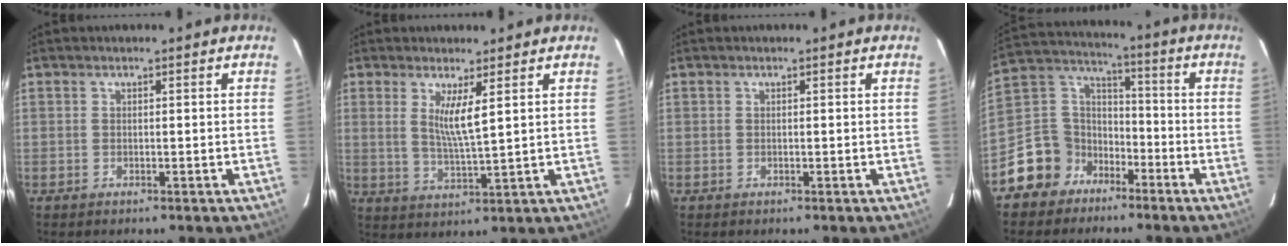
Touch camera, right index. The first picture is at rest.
{"total": 5.6, "force": [2.3, 0.2, 5.2], "torque": [-0.099, -0.015, 0.042]}
{"total": 0.0}
{"total": 11.6, "force": [-7.4, 8.9, 1.5], "torque": [-0.052, 0.060, -0.133]}